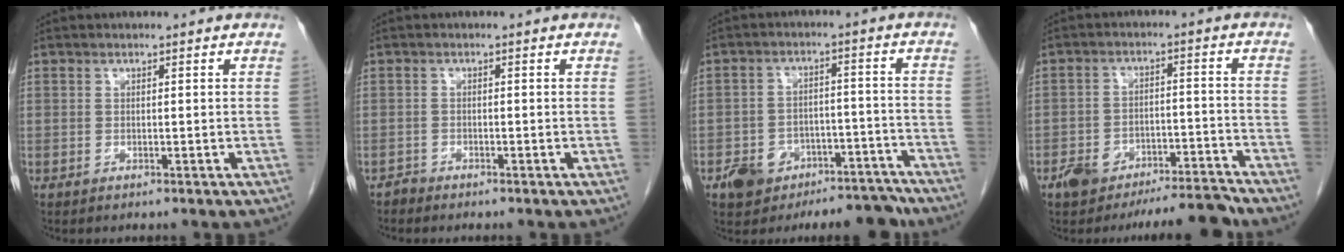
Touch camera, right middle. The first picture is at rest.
{"total": 0.9, "force": [-0.8, 0.2, -0.3], "torque": [0.003, -0.001, -0.018]}
{"total": 9.2, "force": [-7.0, 5.2, 2.8], "torque": [-0.022, 0.030, -0.102]}
{"total": 8.0, "force": [-7.0, 2.0, 3.2], "torque": [-0.042, 0.015, -0.112]}